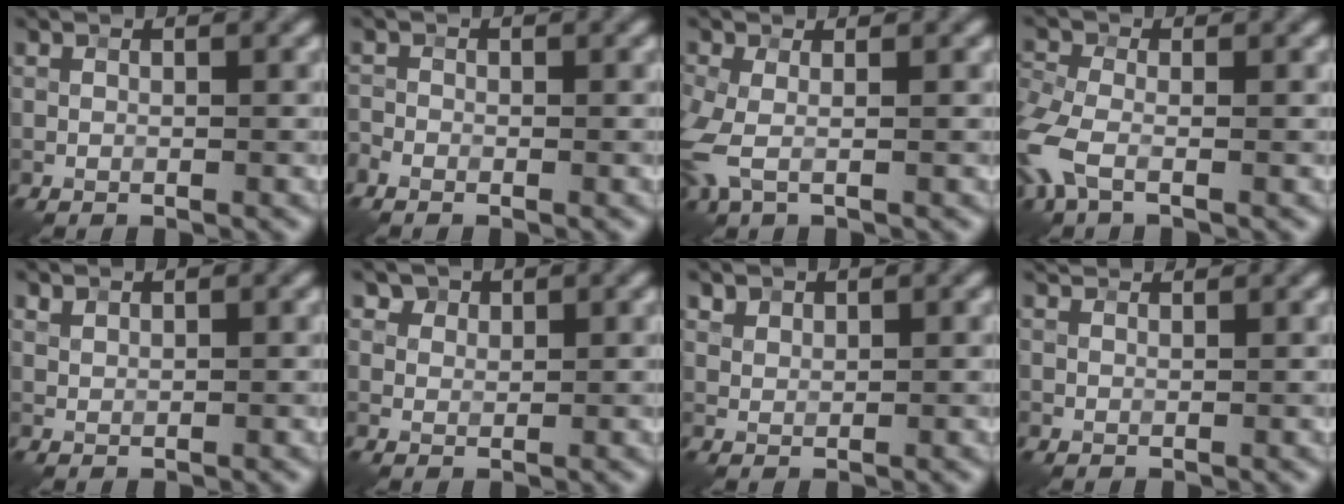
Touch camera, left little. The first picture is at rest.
{"total": 1.0, "force": [-0.9, 0.5, 0.3], "torque": [-0.005, -0.001, -0.025]}
{"total": 3.3, "force": [-0.5, 1.7, 2.8], "torque": [-0.084, -0.009, -0.014]}
{"total": 4.8, "force": [-2.0, 2.5, 3.6], "torque": [-0.103, -0.007, -0.056]}
{"total": 0.8, "force": [0.7, 0.4, 0.3], "torque": [-0.010, 0.000, 0.016]}
{"total": 3.0, "force": [2.1, 1.8, 1.0], "torque": [-0.028, -0.008, 0.046]}
{"total": 1.5, "force": [1.1, 0.8, 0.4], "torque": [-0.011, -0.007, 0.031]}
{"total": 2.0, "force": [1.8, 0.6, 0.5], "torque": [-0.016, 0.007, 0.027]}